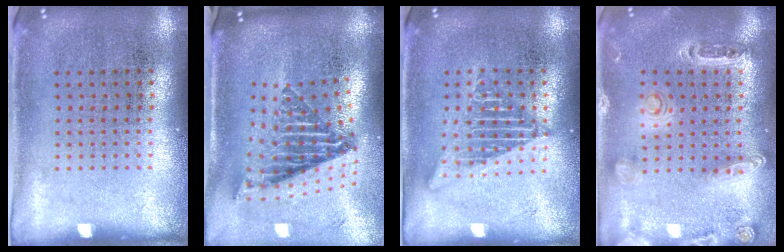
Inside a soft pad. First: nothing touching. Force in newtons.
{"total": 2.7, "press": 1.7, "slide": 2.1}
{"total": 2.6, "press": 2.6, "slide": 0.3}
{"total": 1.4, "press": 1.4, "slide": 0.3}